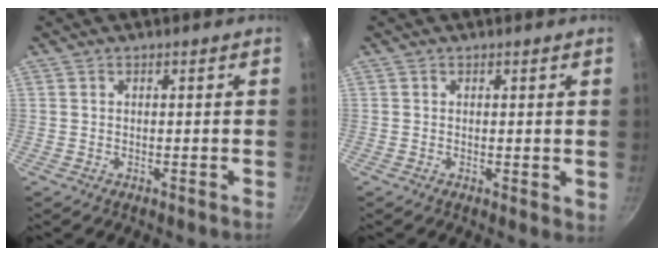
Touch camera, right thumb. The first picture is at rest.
{"total": 1.4, "force": [0.4, 0.8, 1.1], "torque": [-0.013, -0.004, 0.004]}